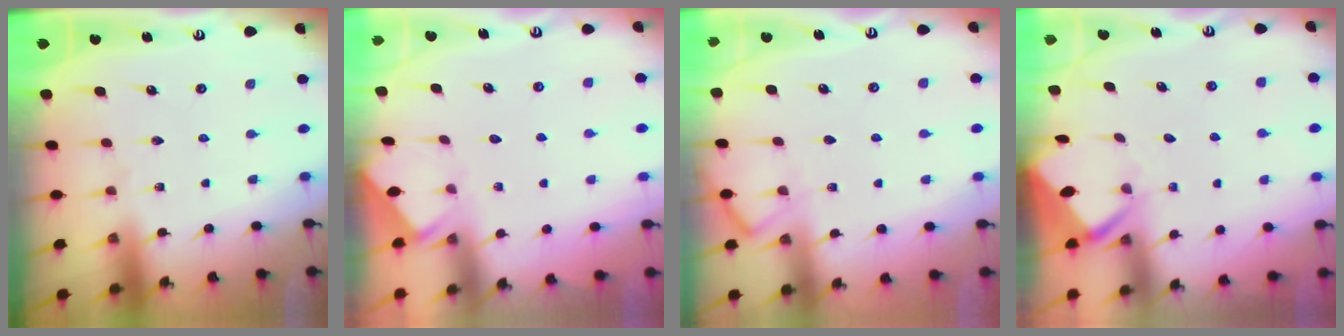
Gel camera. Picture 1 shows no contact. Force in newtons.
{"total": 1.9, "press": 1.9, "slide": 0.3}
{"total": 4.9, "press": 4.9, "slide": 0.7}
{"total": 3.9, "press": 3.8, "slide": 0.3}